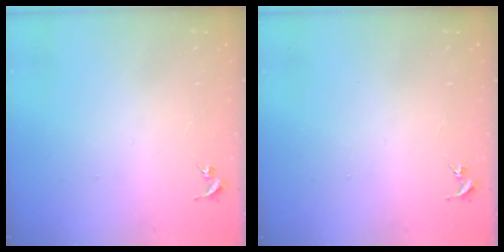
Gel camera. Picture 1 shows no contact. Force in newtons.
{"total": 0.0}